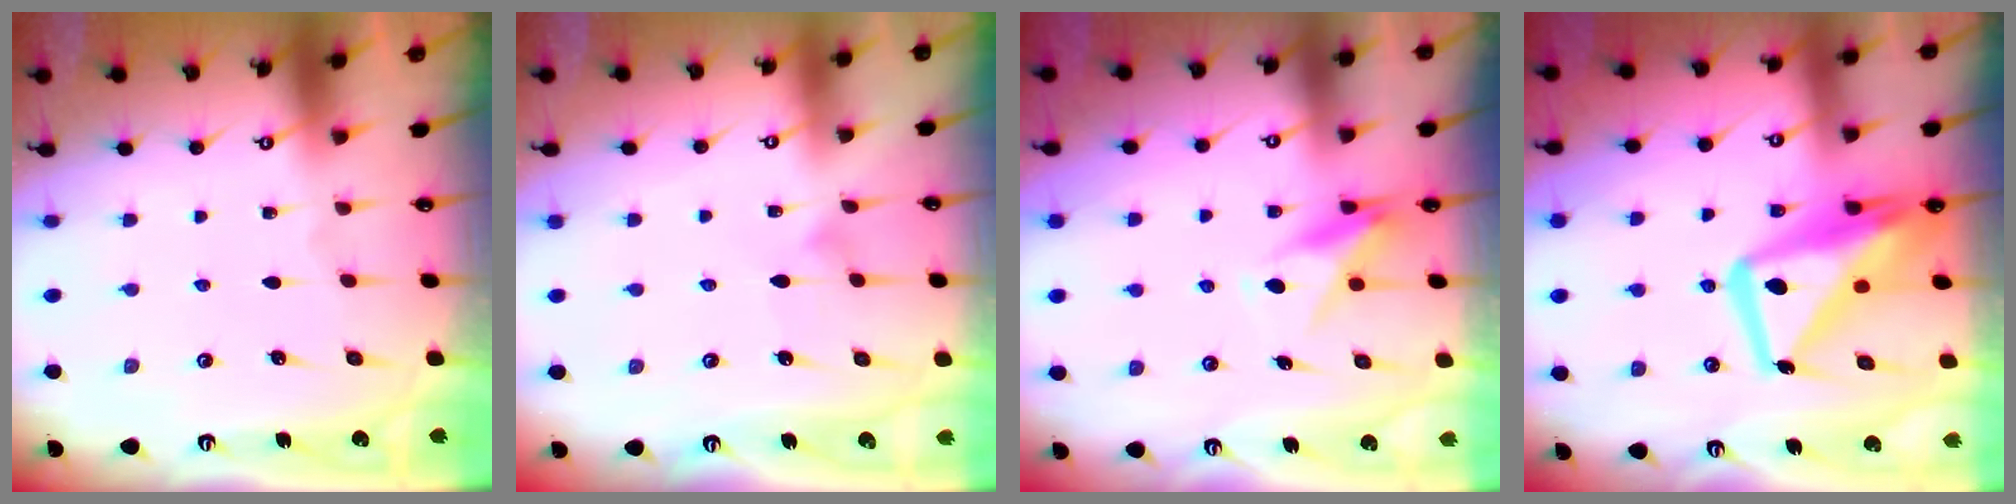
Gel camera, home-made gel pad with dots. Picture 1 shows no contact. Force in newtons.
{"total": 3.4, "press": 3.4, "slide": 0.2}
{"total": 8.4, "press": 8.4, "slide": 0.9}
{"total": 16.9, "press": 16.8, "slide": 1.8}